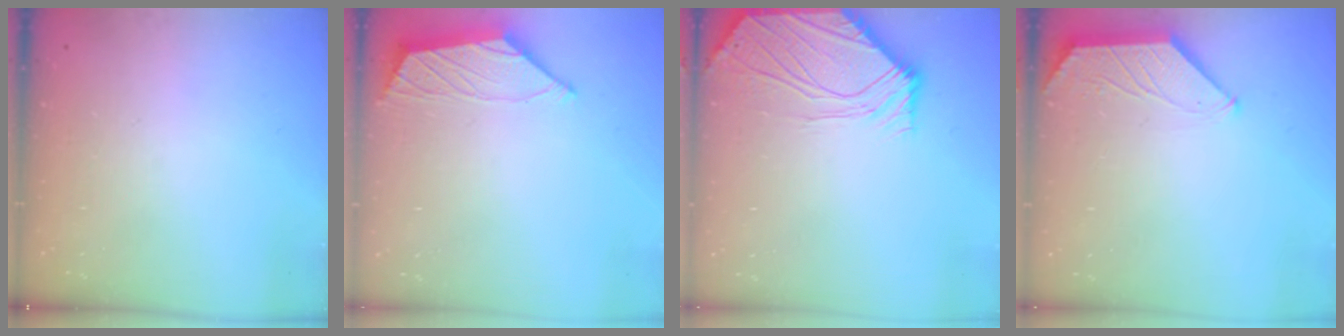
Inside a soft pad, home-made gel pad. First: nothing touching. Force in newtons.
{"total": 2.4, "press": 2.4, "slide": 0.5}
{"total": 7.1, "press": 7.0, "slide": 1.0}
{"total": 0.9, "press": 0.9, "slide": 0.2}